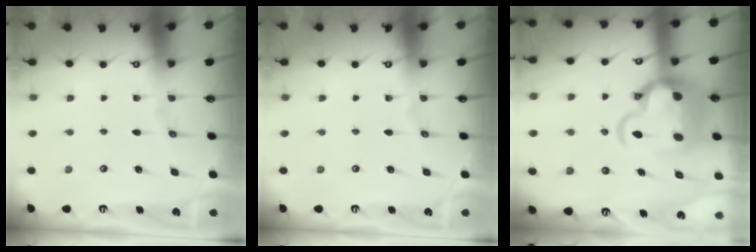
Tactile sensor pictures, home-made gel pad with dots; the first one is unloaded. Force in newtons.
{"total": 0.0}
{"total": 9.8, "press": 9.6, "slide": 2.3}